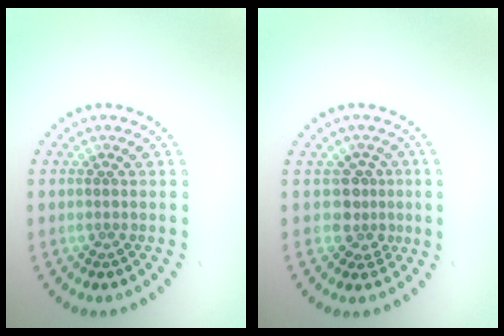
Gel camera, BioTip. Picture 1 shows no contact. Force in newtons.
{"total": 2.4, "press": 1.8, "slide": 1.6}